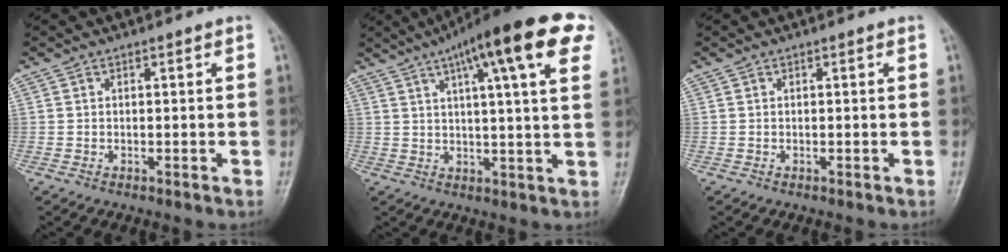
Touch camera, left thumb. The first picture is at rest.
{"total": 19.5, "force": [9.9, 3.9, 16.4], "torque": [-0.232, 0.008, 0.129]}
{"total": 0.0}